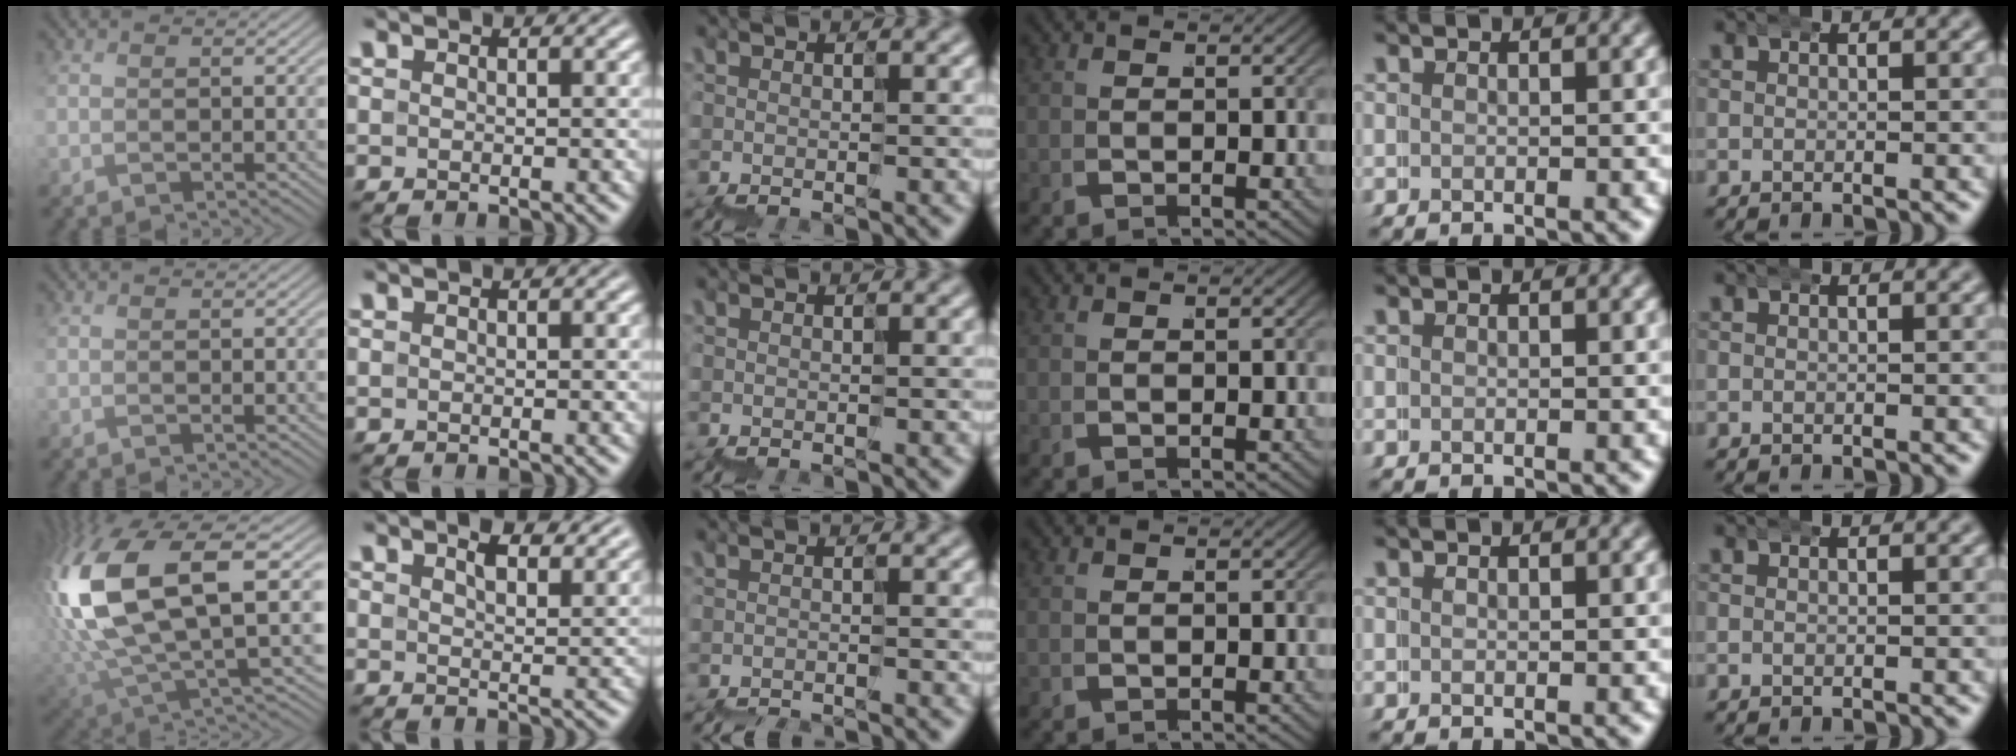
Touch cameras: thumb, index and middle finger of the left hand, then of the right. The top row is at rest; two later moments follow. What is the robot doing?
{"motion": "wrap", "object": "belt"}